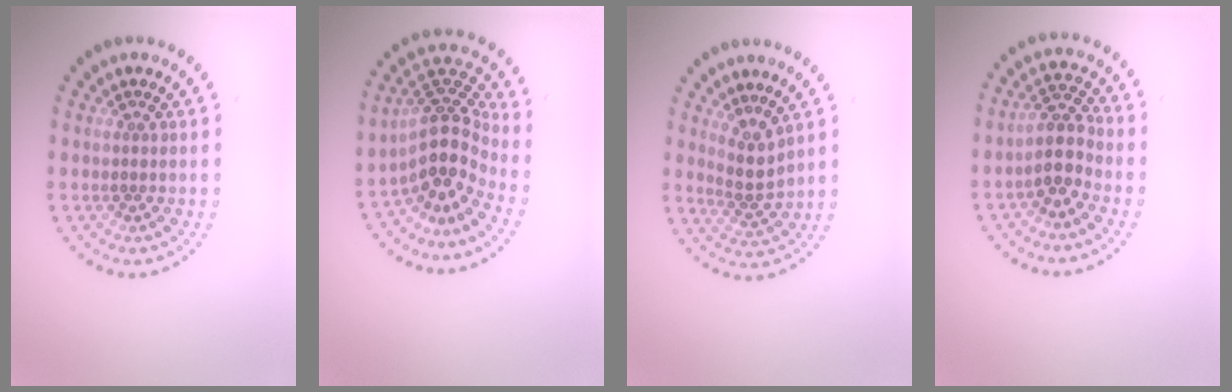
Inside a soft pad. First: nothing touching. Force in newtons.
{"total": 4.7, "press": 3.4, "slide": 3.2}
{"total": 2.5, "press": 1.7, "slide": 1.8}
{"total": 2.7, "press": 2.2, "slide": 1.6}